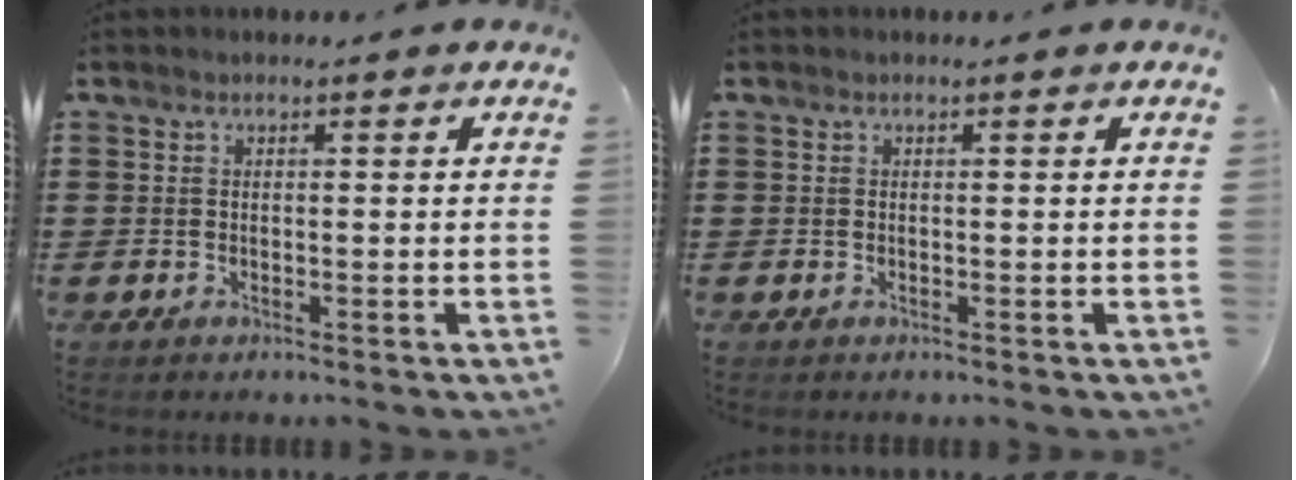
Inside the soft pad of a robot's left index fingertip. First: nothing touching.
{"total": 0.0}